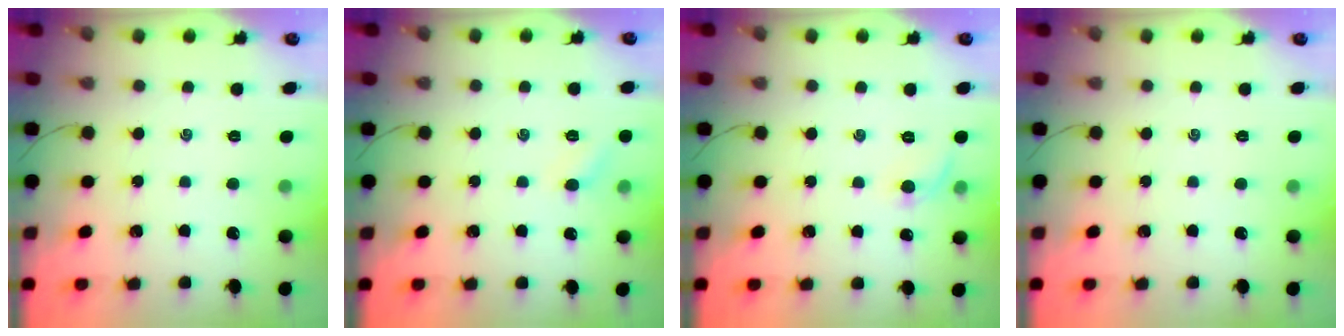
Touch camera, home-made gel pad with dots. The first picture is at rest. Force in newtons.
{"total": 4.4, "press": 4.2, "slide": 1.4}
{"total": 5.5, "press": 5.2, "slide": 1.8}
{"total": 0.0}